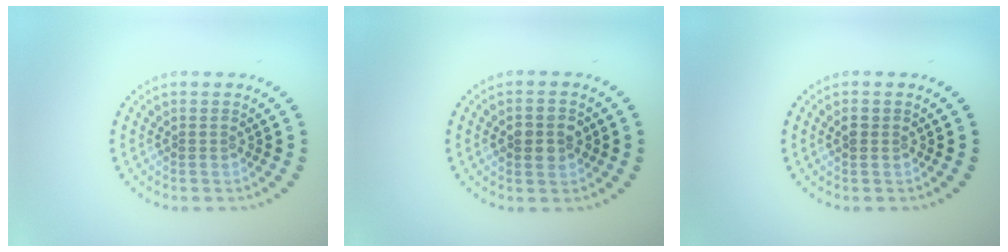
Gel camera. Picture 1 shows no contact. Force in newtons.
{"total": 2.7, "press": 2.7, "slide": 0.2}
{"total": 1.1, "press": 1.1, "slide": 0.2}